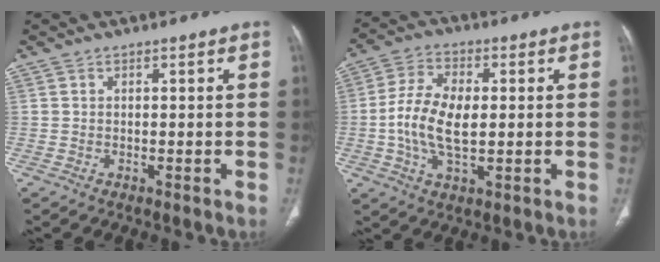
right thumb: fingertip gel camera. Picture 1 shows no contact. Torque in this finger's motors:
{"motor_torque": [0.11, 0.13, 0.07, -0.02, 0.13]}